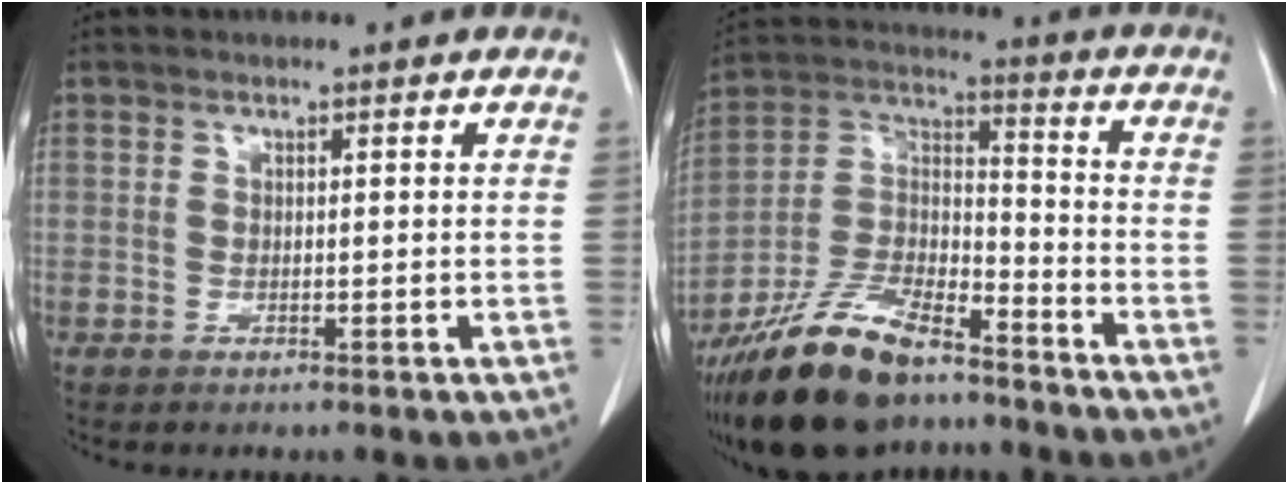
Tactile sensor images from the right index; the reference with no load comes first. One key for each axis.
{"total": 17.9, "fx": -13.5, "fy": 5.8, "fz": 10.2, "tx": -0.220, "ty": -0.001, "tz": -0.248}